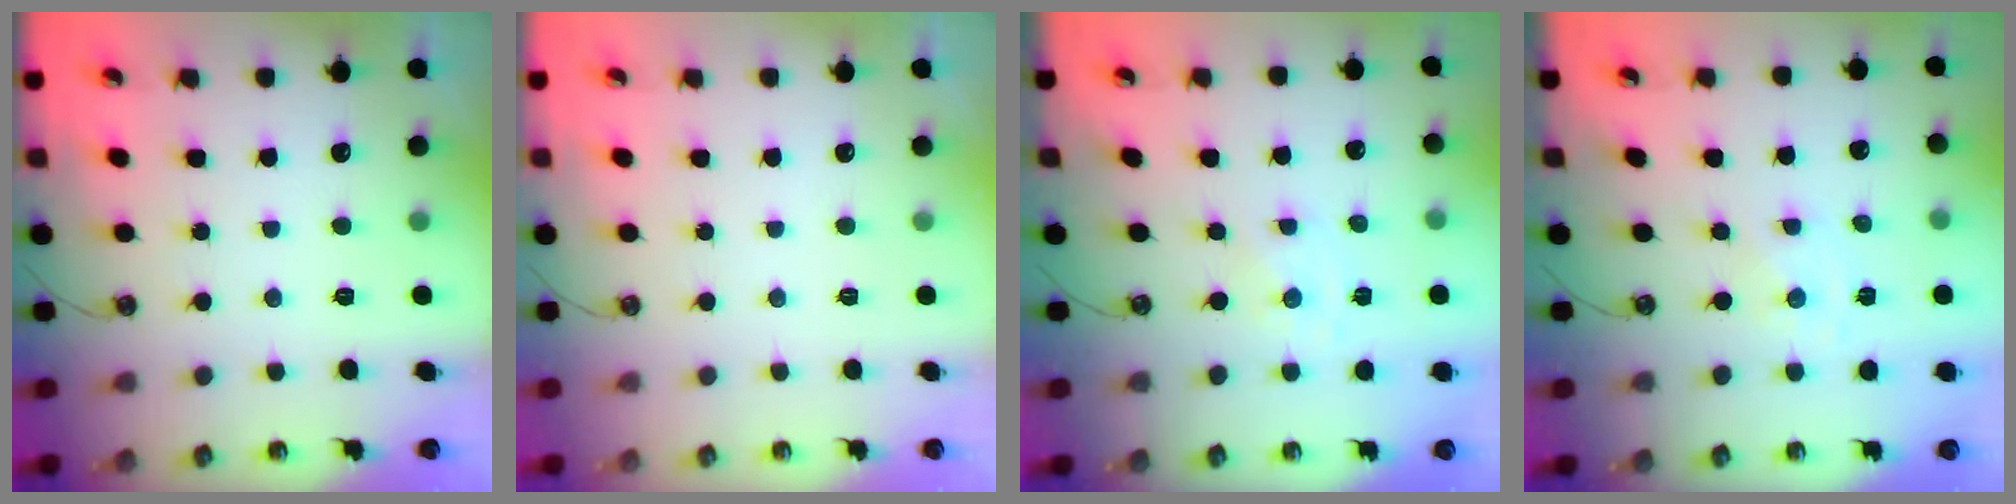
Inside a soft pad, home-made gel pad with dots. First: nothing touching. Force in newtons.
{"total": 0.0}
{"total": 0.0}
{"total": 0.0}